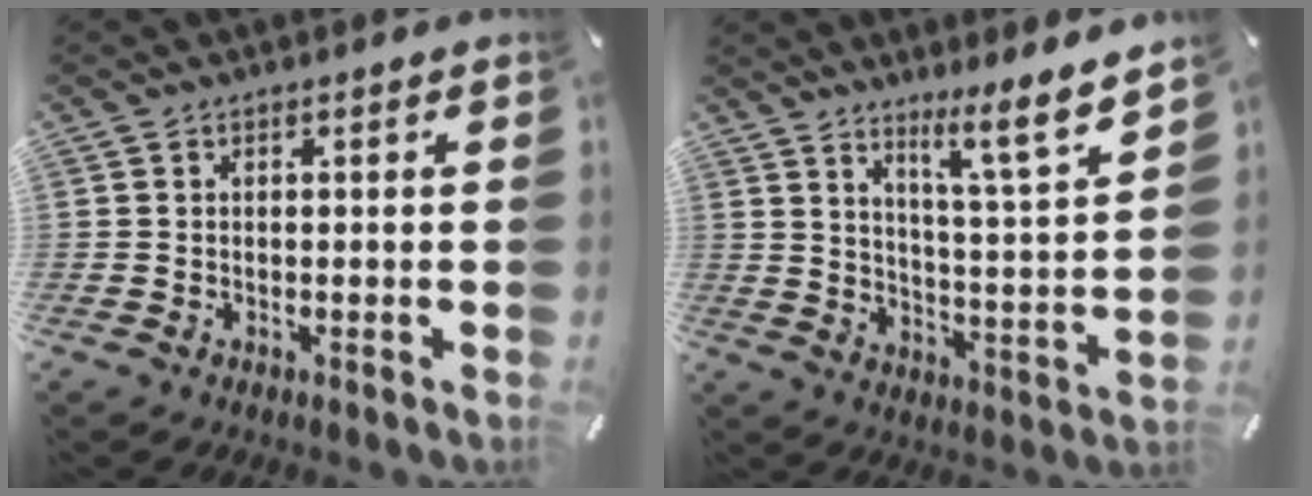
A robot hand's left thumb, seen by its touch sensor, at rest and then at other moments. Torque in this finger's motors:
{"motor_torque": [0.62, -0.91, 0.26, -0.14, 0.08]}